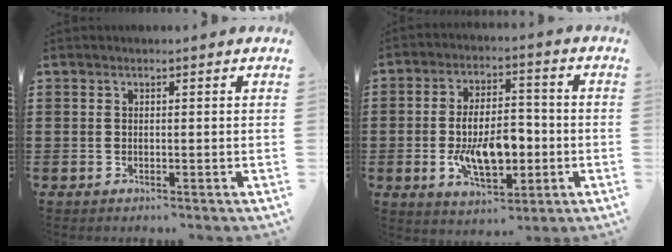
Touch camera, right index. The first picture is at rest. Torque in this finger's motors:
{"motor_torque": [2.14, 0.00, 1.05, 0.21]}